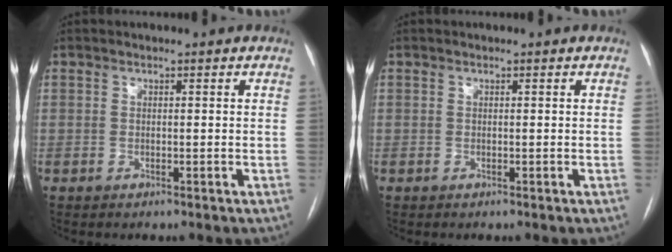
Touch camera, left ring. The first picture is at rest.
{"total": 0.0}